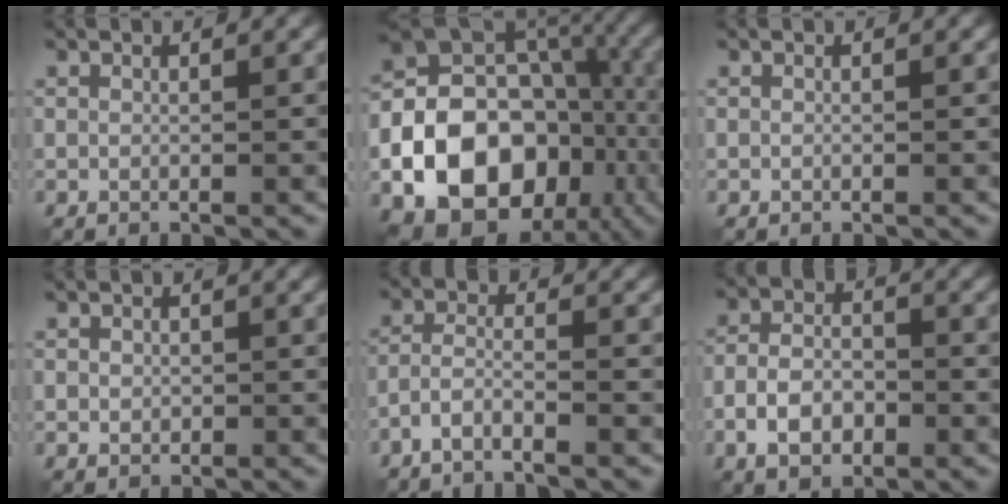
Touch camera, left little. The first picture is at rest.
{"total": 16.8, "force": [-5.5, 12.4, 10.0], "torque": [-0.173, -0.015, -0.101]}
{"total": 0.0}
{"total": 0.9, "force": [0.0, 0.8, 0.4], "torque": [-0.004, -0.002, -0.002]}
{"total": 2.6, "force": [-2.0, 0.4, 1.6], "torque": [-0.035, 0.003, -0.051]}
{"total": 4.8, "force": [-2.0, 2.8, 3.4], "torque": [-0.059, 0.004, -0.043]}